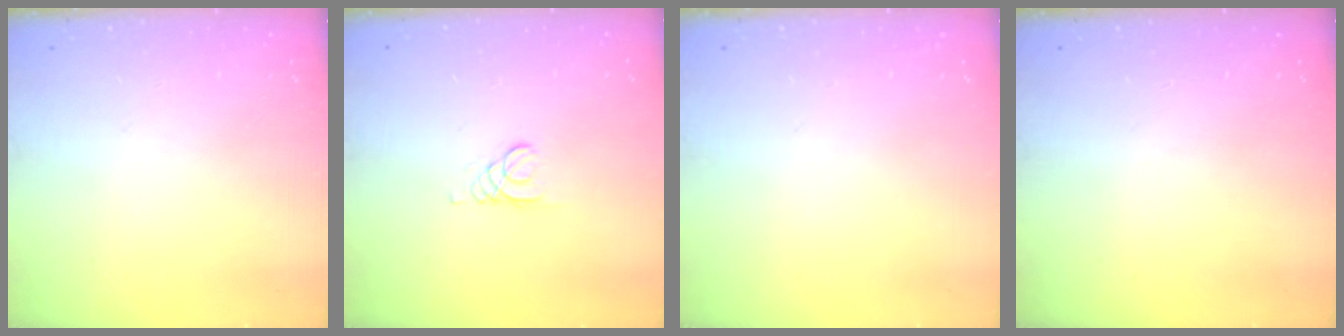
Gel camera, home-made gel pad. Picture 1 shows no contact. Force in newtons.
{"total": 0.7, "press": 0.7, "slide": 0.1}
{"total": 0.0}
{"total": 0.0}